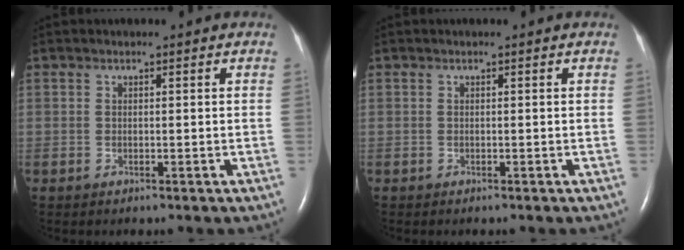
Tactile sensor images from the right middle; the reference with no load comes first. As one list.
[{"total": 0.0}]